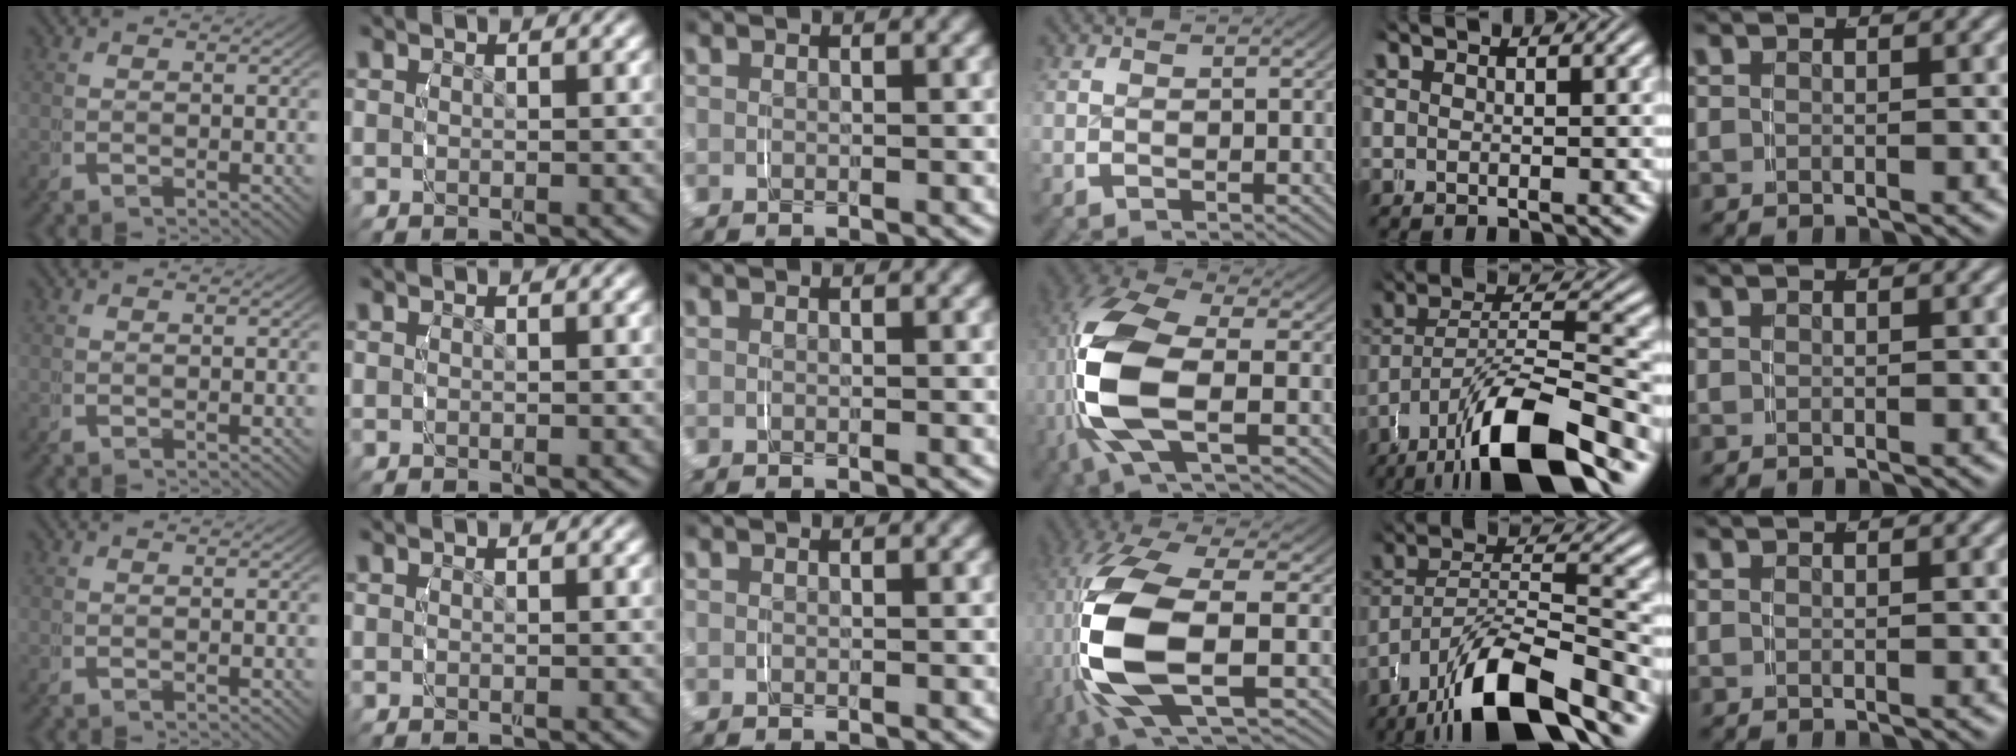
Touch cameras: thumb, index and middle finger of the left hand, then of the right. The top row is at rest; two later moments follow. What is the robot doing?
{"motion": "grasp_and_lifting", "object": "fork"}